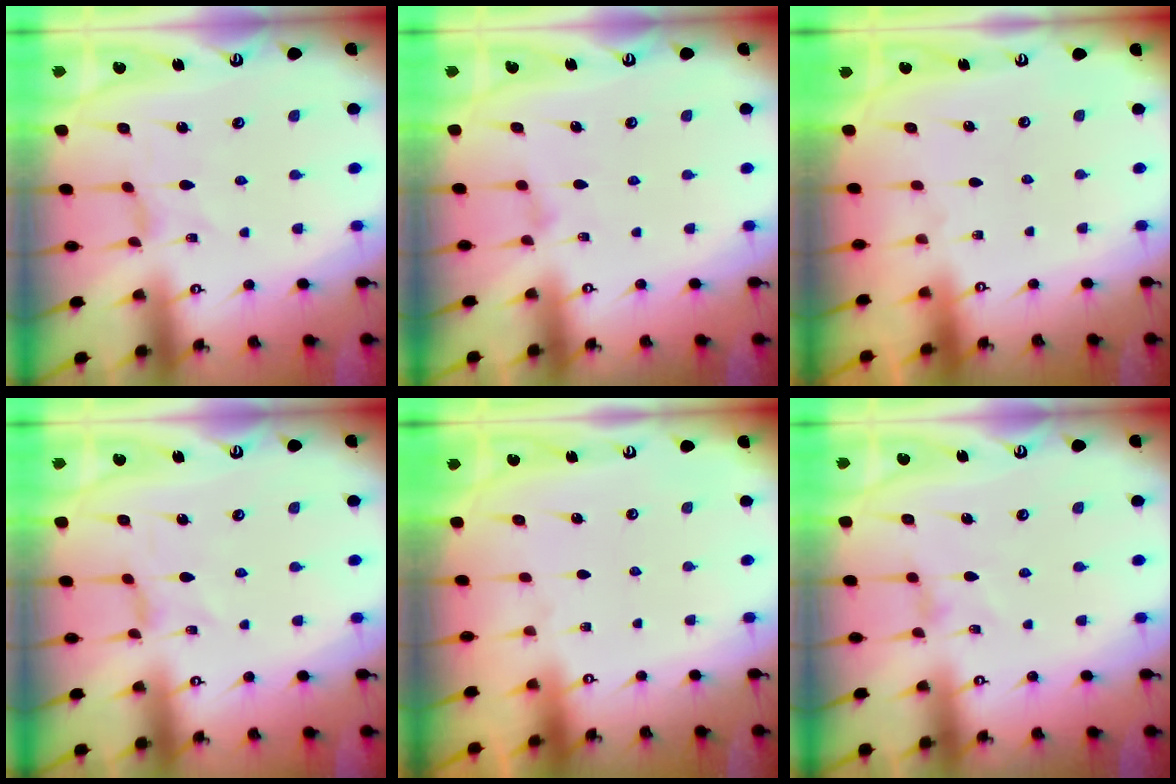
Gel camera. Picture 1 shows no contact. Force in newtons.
{"total": 1.6, "press": 1.6, "slide": 0.4}
{"total": 0.0}
{"total": 0.0}
{"total": 0.0}
{"total": 1.3, "press": 1.3, "slide": 0.3}